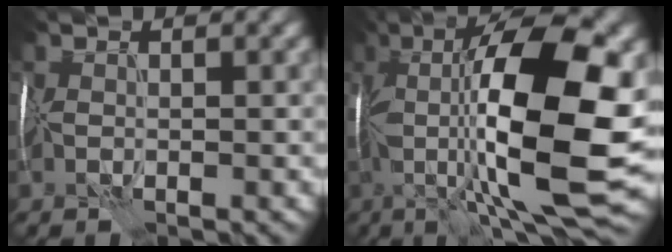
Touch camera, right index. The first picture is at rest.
{"total": 16.7, "force": [0.5, 4.7, 16.0], "torque": [-0.266, 0.010, 0.013]}